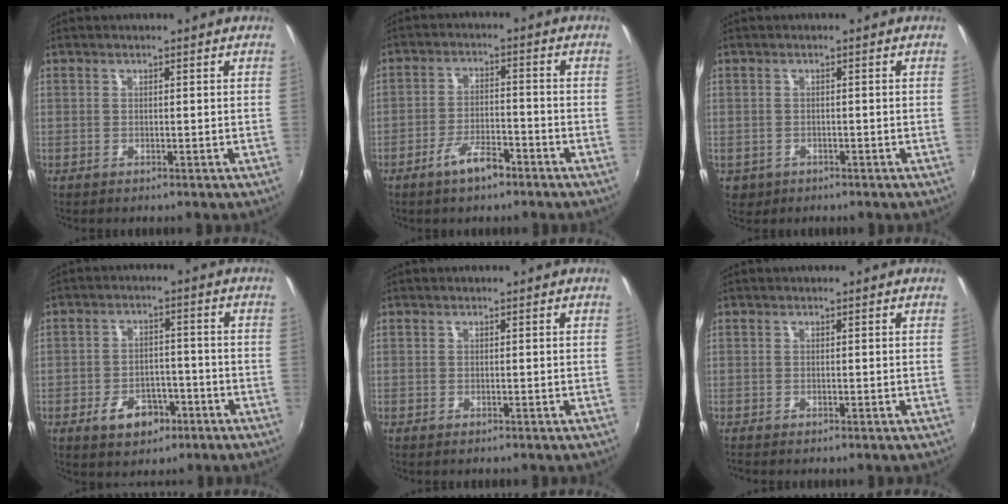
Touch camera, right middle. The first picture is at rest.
{"total": 6.1, "force": [-4.3, 1.9, 4.0], "torque": [-0.083, 0.002, -0.071]}
{"total": 2.9, "force": [-1.0, 2.6, 1.0], "torque": [-0.029, -0.004, -0.009]}
{"total": 7.2, "force": [-3.9, 4.6, 3.9], "torque": [-0.084, 0.011, -0.051]}
{"total": 0.0}
{"total": 0.0}